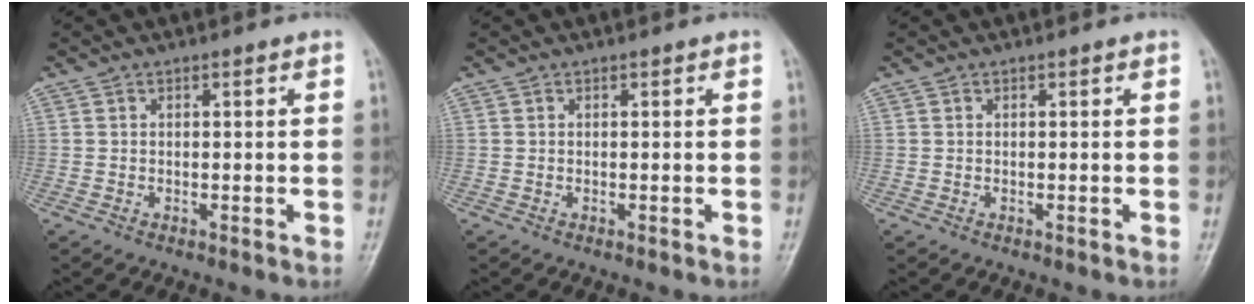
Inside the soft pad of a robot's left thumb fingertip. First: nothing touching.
{"total": 0.0}
{"total": 0.0}